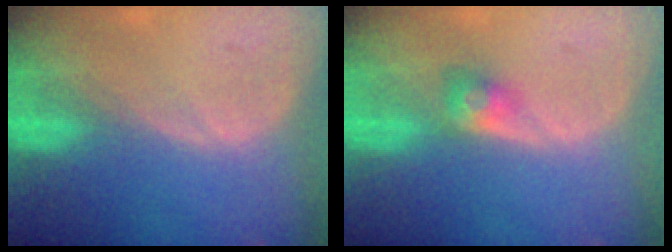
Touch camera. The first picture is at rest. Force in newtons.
{"total": 3.0, "press": 2.6, "slide": 1.5}